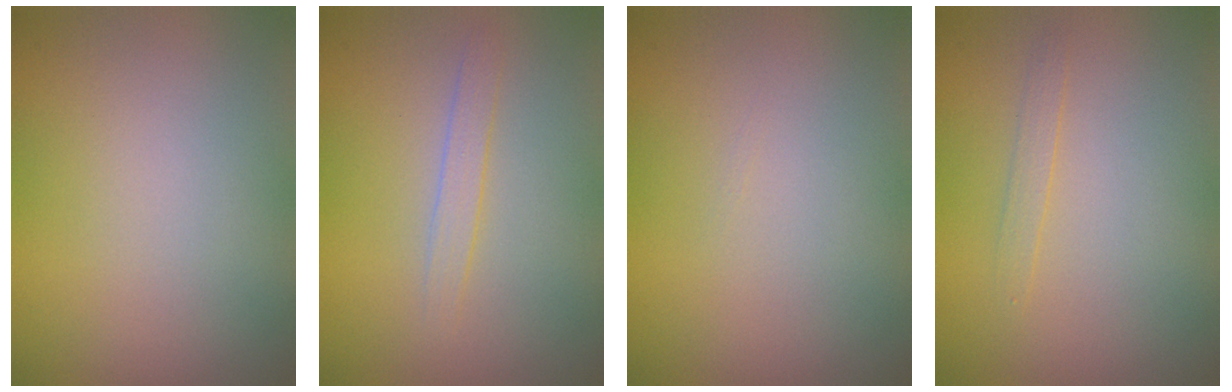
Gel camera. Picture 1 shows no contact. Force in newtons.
{"total": 1.2, "press": 1.2, "slide": 0.0}
{"total": 0.0}
{"total": 0.8, "press": 0.8, "slide": 0.1}